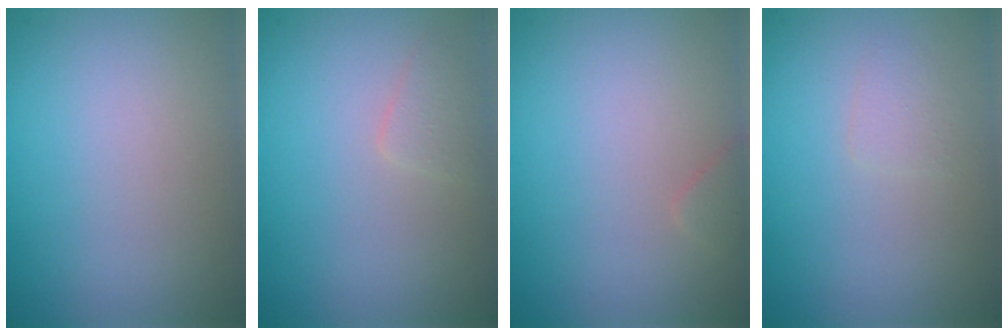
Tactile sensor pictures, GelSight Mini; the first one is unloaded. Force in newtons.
{"total": 1.1, "press": 1.1, "slide": 0.0}
{"total": 0.8, "press": 0.8, "slide": 0.1}
{"total": 1.1, "press": 1.1, "slide": 0.0}